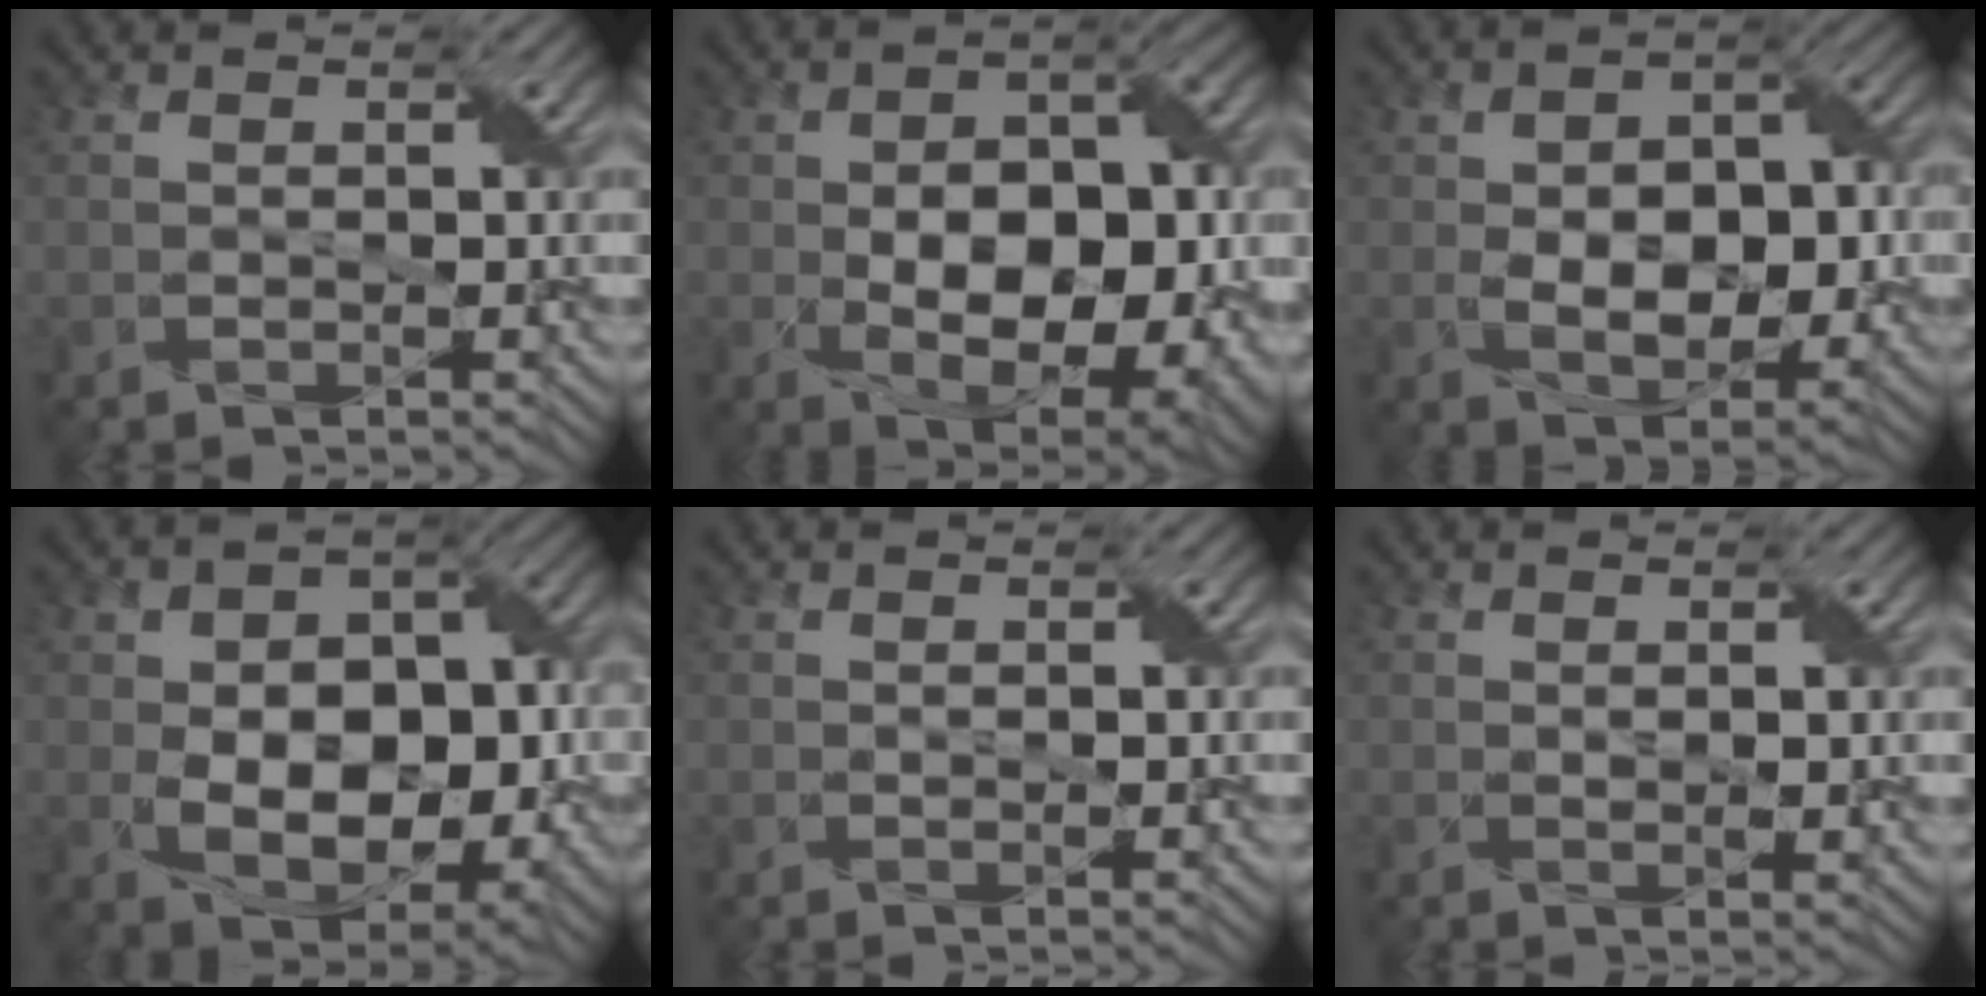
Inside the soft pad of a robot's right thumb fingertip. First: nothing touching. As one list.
[{"total": 13.5, "force": [-1.7, 8.3, 10.6], "torque": [-0.148, -0.015, -0.010]}, {"total": 9.3, "force": [-0.8, 6.0, 7.1], "torque": [-0.120, -0.006, -0.008]}, {"total": 12.4, "force": [-1.6, 8.3, 9.0], "torque": [-0.148, -0.011, -0.020]}, {"total": 1.1, "force": [0.4, 0.3, 1.0], "torque": [-0.019, -0.001, 0.010]}, {"total": 1.9, "force": [0.8, 0.4, 1.7], "torque": [-0.034, -0.002, 0.017]}]